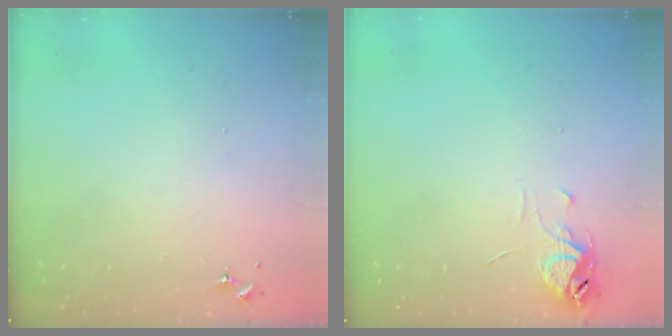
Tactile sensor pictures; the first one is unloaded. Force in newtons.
{"total": 6.4, "press": 6.4, "slide": 0.5}